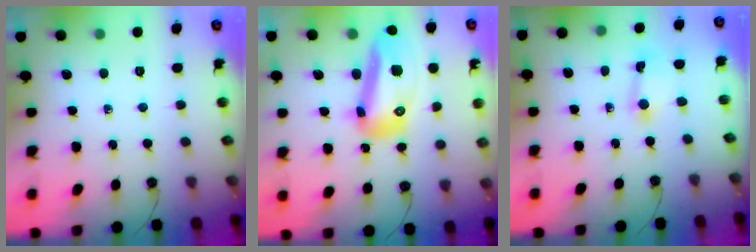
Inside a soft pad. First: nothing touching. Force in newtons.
{"total": 16.9, "press": 16.8, "slide": 2.2}
{"total": 1.8, "press": 1.8, "slide": 0.2}